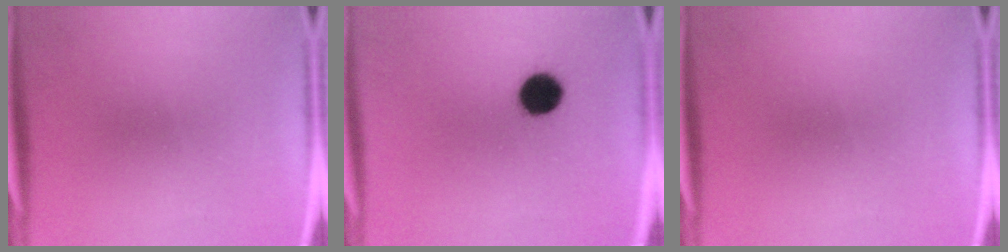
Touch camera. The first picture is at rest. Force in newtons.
{"total": 7.0}
{"total": 0.0}